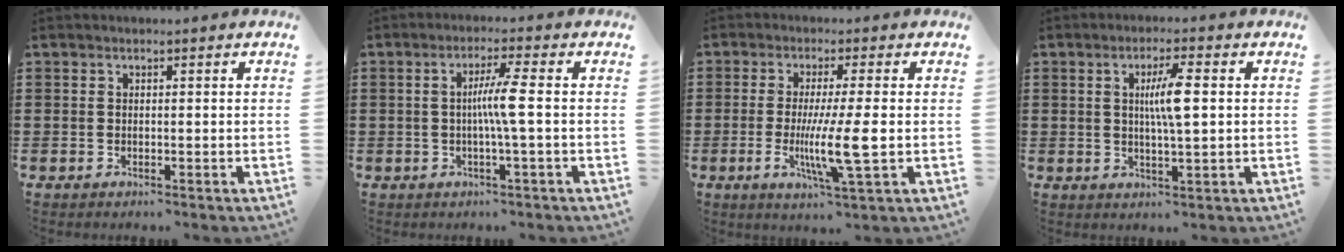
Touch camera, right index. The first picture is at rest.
{"total": 4.8, "force": [-0.3, -0.5, 4.8], "torque": [-0.088, -0.008, -0.012]}
{"total": 8.8, "force": [-1.3, 0.2, 8.7], "torque": [-0.167, -0.022, -0.026]}
{"total": 5.7, "force": [0.9, 0.7, 5.6], "torque": [-0.106, 0.001, 0.011]}